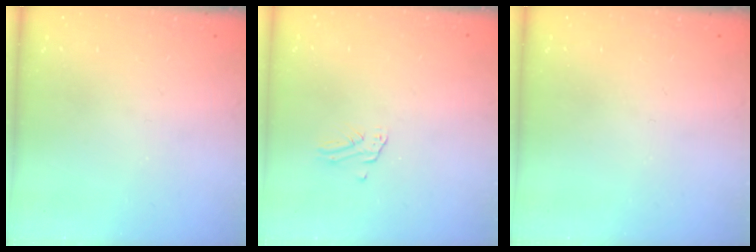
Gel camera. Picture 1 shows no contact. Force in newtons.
{"total": 1.2, "press": 1.2, "slide": 0.0}
{"total": 0.0}